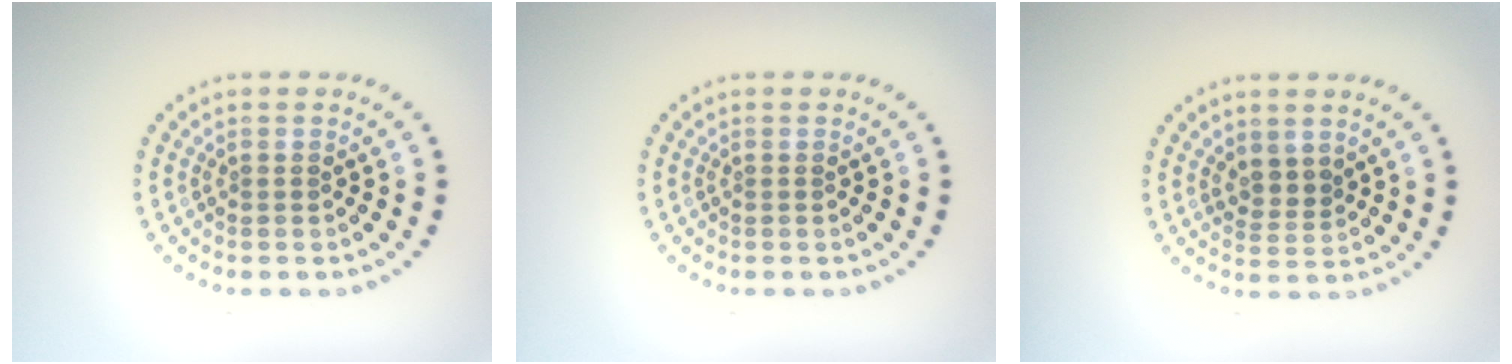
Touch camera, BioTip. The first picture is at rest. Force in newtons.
{"total": 0.0}
{"total": 1.9, "press": 1.5, "slide": 1.2}